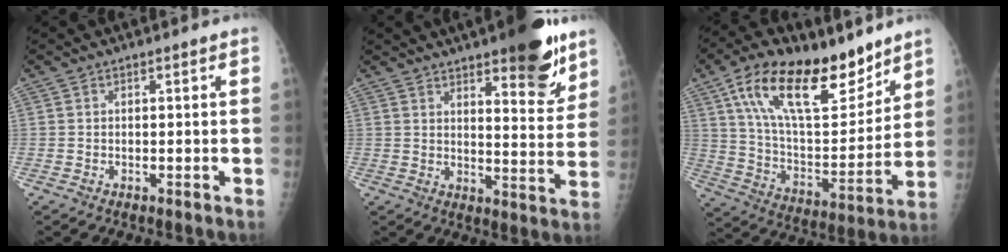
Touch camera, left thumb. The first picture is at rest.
{"total": 14.6, "force": [9.4, 4.4, 10.2], "torque": [-0.100, -0.055, 0.133]}
{"total": 23.5, "force": [14.4, 10.4, 15.4], "torque": [-0.231, -0.052, 0.256]}